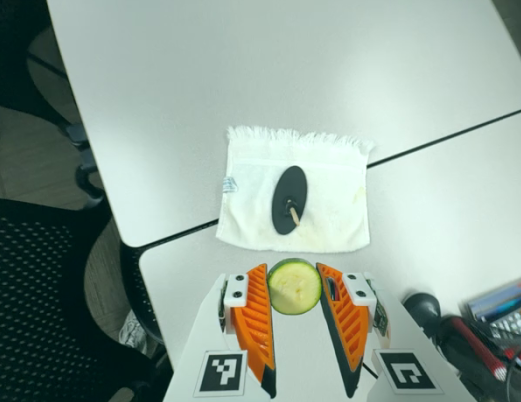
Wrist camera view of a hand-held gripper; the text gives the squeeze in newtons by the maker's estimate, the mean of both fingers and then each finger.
{"total": 8.3, "left": 8.0, "right": 8.5}